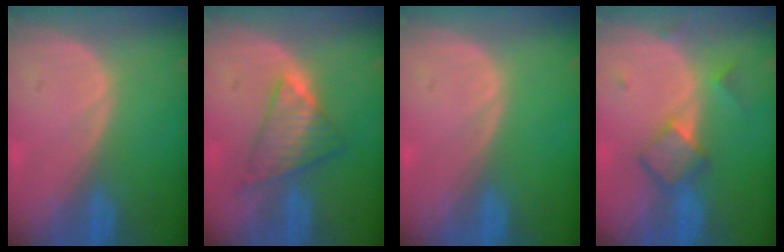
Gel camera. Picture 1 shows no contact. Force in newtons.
{"total": 6.1, "press": 6.0, "slide": 1.2}
{"total": 0.0}
{"total": 4.9, "press": 4.8, "slide": 0.6}